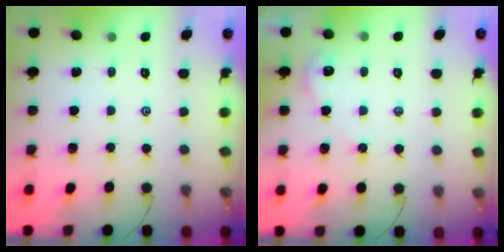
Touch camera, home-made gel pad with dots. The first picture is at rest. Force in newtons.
{"total": 2.8, "press": 2.7, "slide": 0.4}